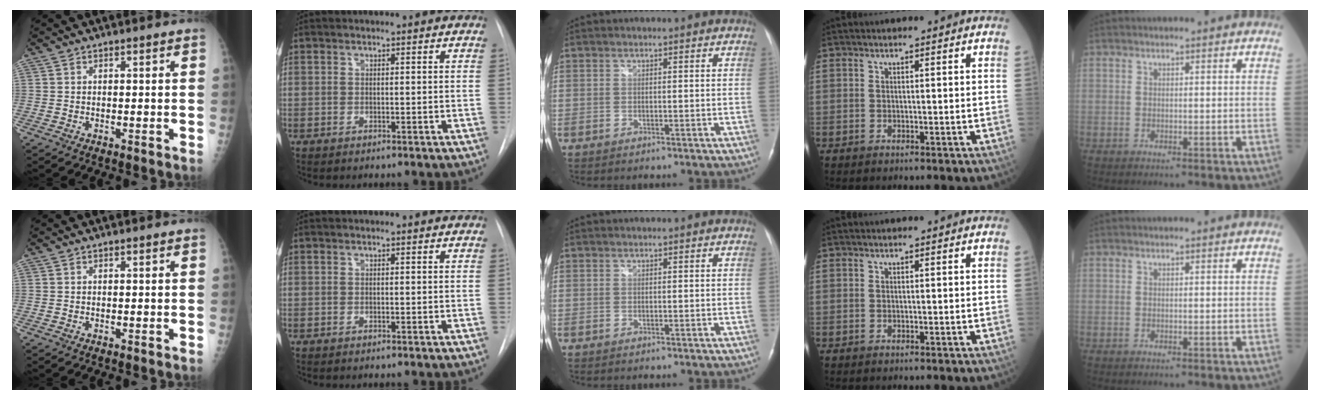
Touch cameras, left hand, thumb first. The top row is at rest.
{}